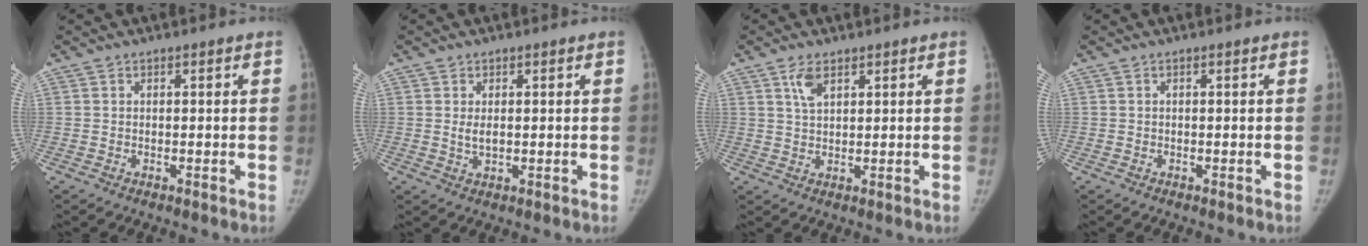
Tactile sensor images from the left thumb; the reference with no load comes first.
{"total": 2.2, "force": [0.4, 1.4, 1.7], "torque": [-0.026, -0.006, 0.010]}
{"total": 3.6, "force": [2.1, 1.8, 2.3], "torque": [-0.038, -0.008, 0.045]}
{"total": 0.0}